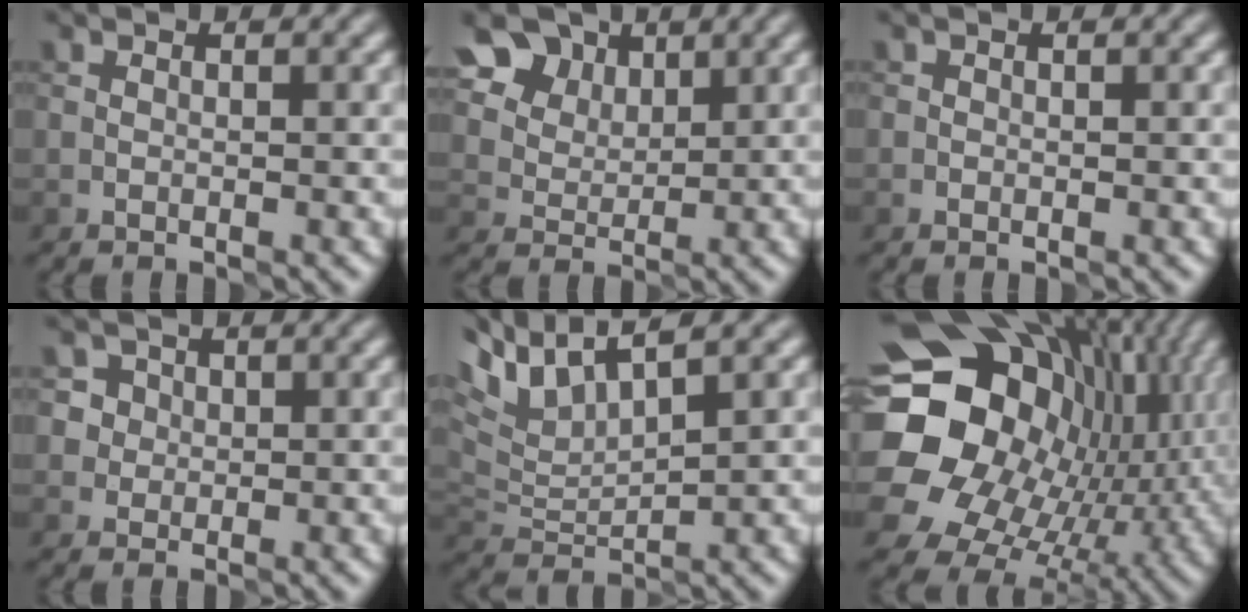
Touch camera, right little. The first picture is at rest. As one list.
[{"total": 9.9, "force": [5.5, 6.9, 4.4], "torque": [-0.103, 0.025, 0.094]}, {"total": 0.0}, {"total": 4.9, "force": [2.3, 3.9, 1.8], "torque": [-0.020, 0.016, 0.027]}, {"total": 6.0, "force": [4.3, 1.5, 3.8], "torque": [-0.089, 0.019, 0.084]}, {"total": 20.1, "force": [2.4, 16.6, 11.2], "torque": [-0.218, -0.017, 0.056]}]